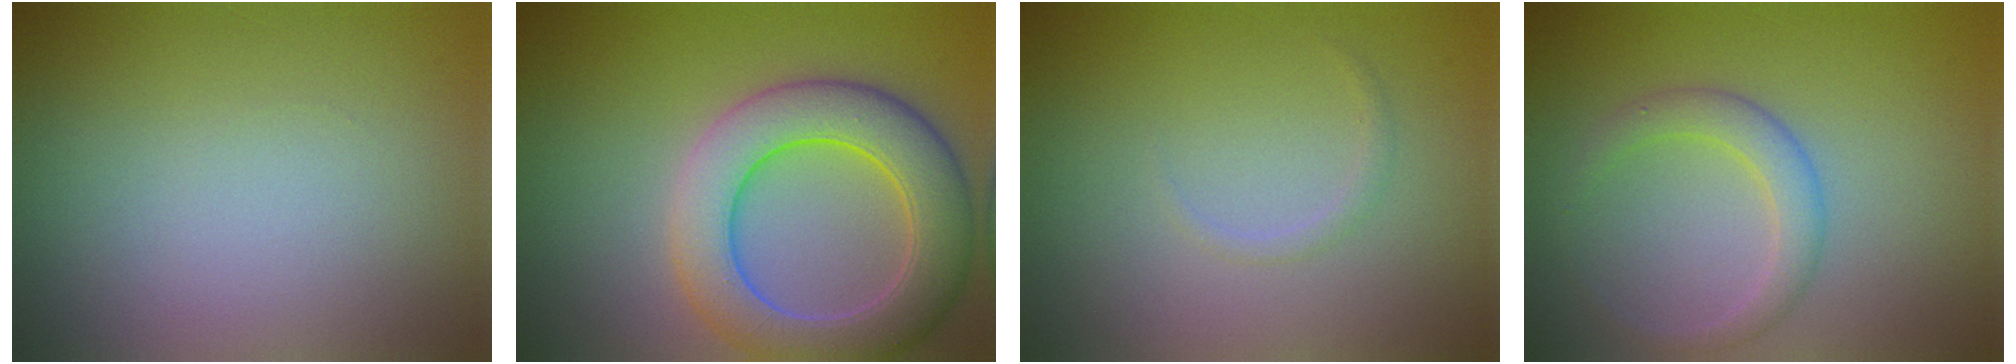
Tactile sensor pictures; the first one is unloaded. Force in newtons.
{"total": 7.9, "press": 7.9, "slide": 0.2}
{"total": 0.7, "press": 0.7, "slide": 0.1}
{"total": 2.5, "press": 2.5, "slide": 0.1}